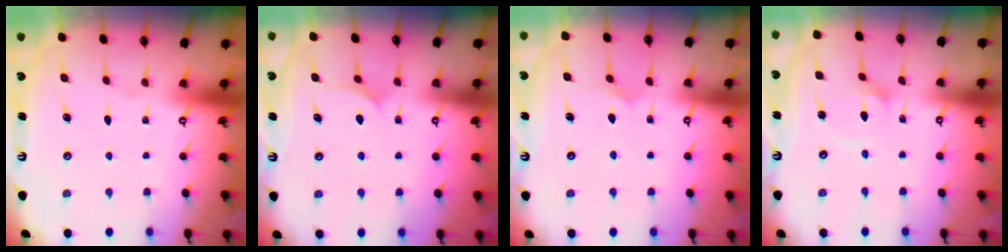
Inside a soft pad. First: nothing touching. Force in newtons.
{"total": 6.6, "press": 6.6, "slide": 0.3}
{"total": 6.0, "press": 6.0, "slide": 0.1}
{"total": 2.0, "press": 2.0, "slide": 0.1}